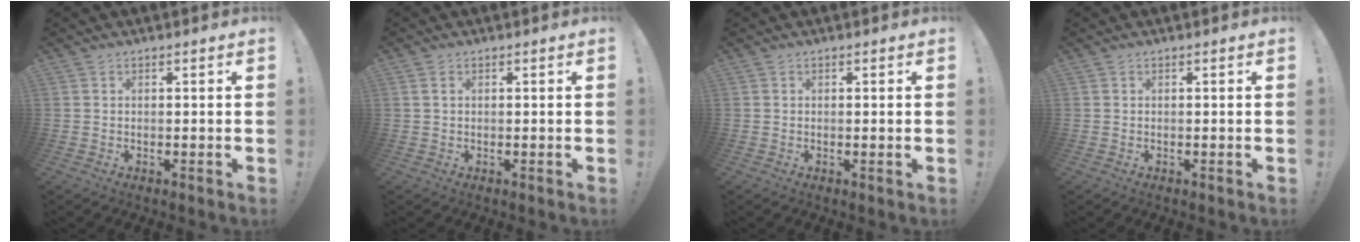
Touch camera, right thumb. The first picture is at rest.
{"total": 1.4, "force": [0.6, 0.9, 0.9], "torque": [-0.011, 0.001, 0.009]}
{"total": 0.6, "force": [0.1, -0.3, 0.5], "torque": [-0.004, -0.002, 0.000]}
{"total": 0.0}